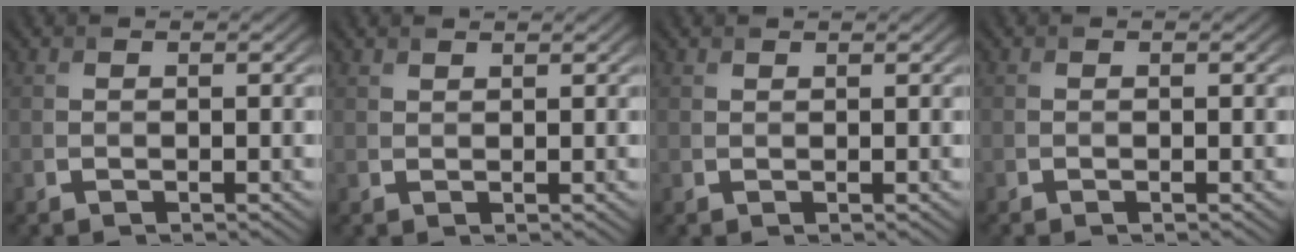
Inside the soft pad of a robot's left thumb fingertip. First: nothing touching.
{"total": 1.2, "force": [1.1, 0.4, 0.2], "torque": [-0.011, 0.002, 0.029]}
{"total": 0.9, "force": [0.8, 0.3, 0.1], "torque": [-0.006, 0.001, 0.020]}
{"total": 0.0}